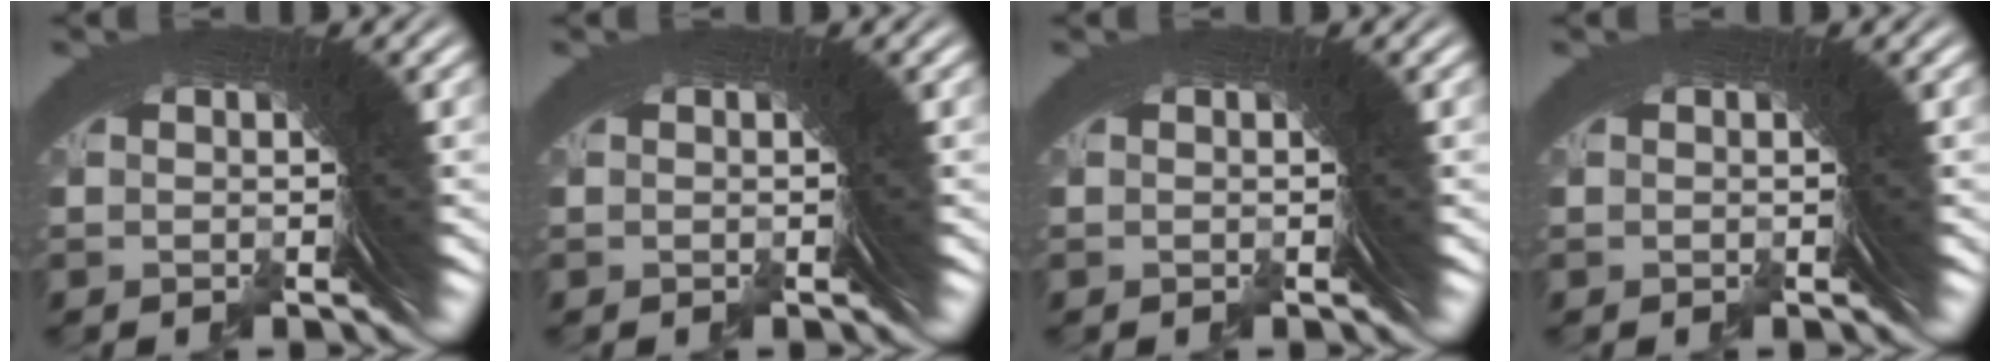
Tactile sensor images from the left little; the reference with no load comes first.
{"total": 0.0}
{"total": 0.0}
{"total": 0.0}